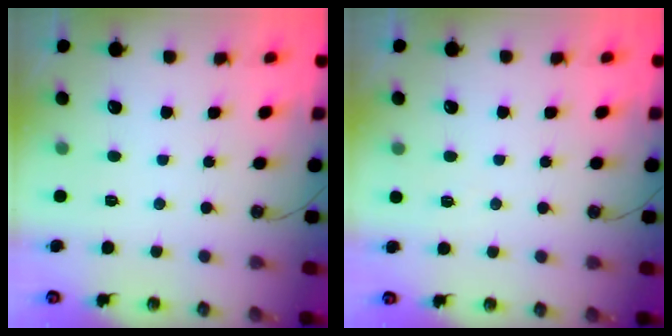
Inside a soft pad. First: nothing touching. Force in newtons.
{"total": 5.1, "press": 5.0, "slide": 0.6}